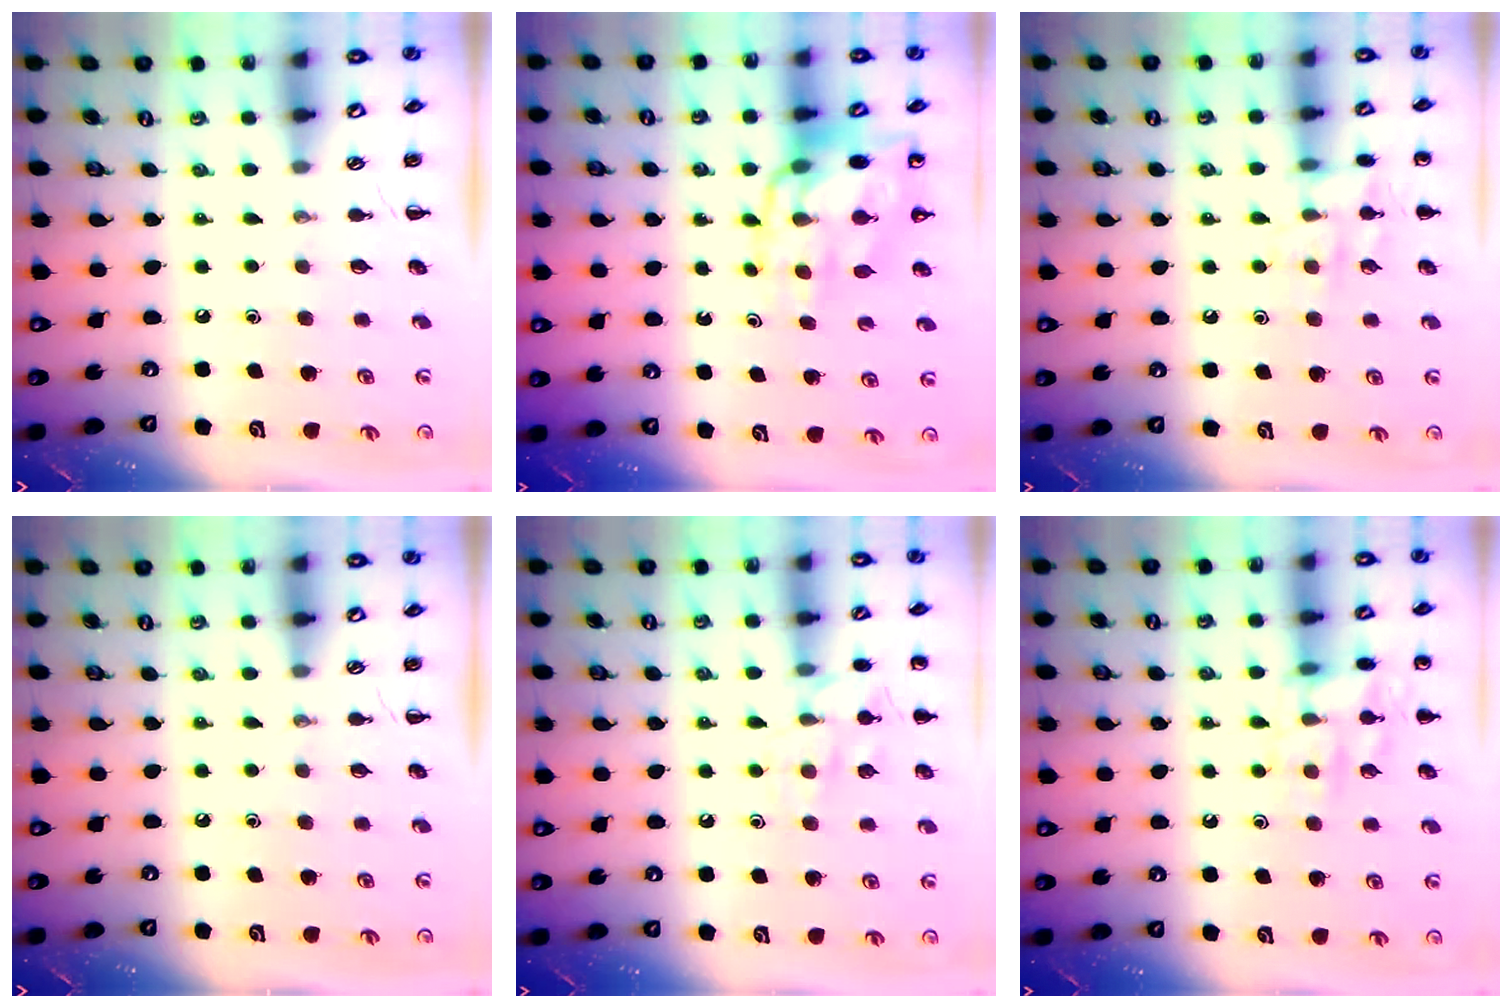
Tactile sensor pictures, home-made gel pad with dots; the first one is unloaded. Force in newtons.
{"total": 13.6, "press": 13.3, "slide": 3.0}
{"total": 10.2, "press": 10.2, "slide": 0.6}
{"total": 0.0}
{"total": 9.9, "press": 9.8, "slide": 1.0}
{"total": 12.3, "press": 12.3, "slide": 0.9}